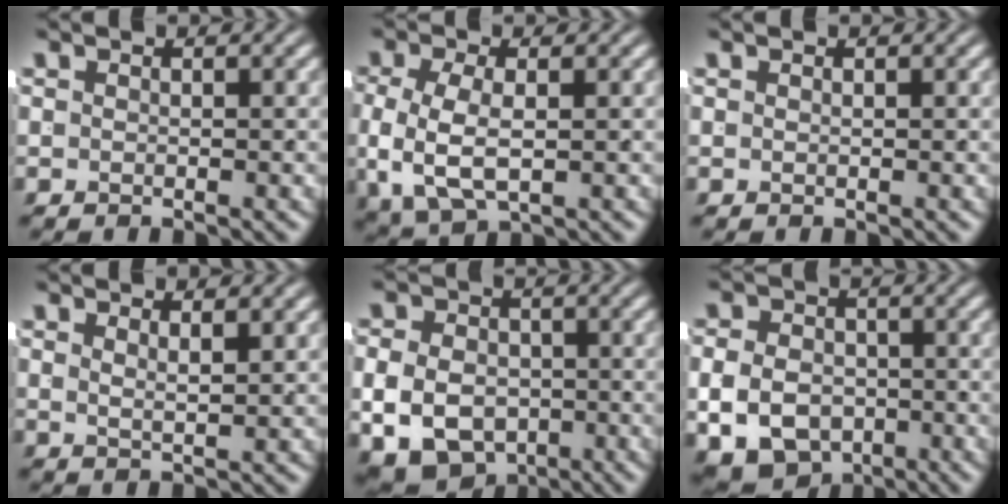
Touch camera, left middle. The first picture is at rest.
{"total": 5.4, "force": [-0.6, 3.5, 4.1], "torque": [-0.104, -0.021, 0.006]}
{"total": 0.0}
{"total": 1.6, "force": [1.0, -1.0, 0.8], "torque": [-0.006, -0.011, 0.028]}
{"total": 10.4, "force": [-4.0, 8.4, 4.6], "torque": [-0.094, -0.046, -0.056]}
{"total": 9.5, "force": [-3.9, 7.6, 4.1], "torque": [-0.077, -0.041, -0.057]}